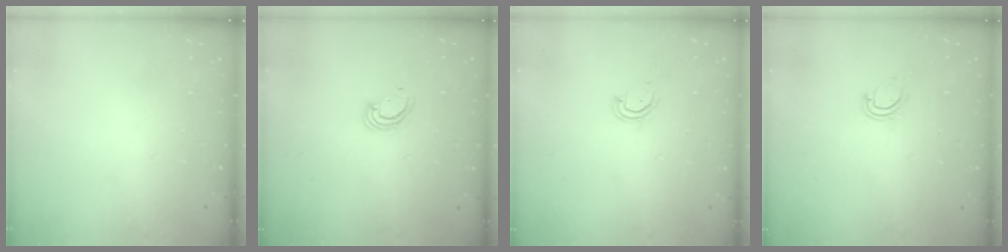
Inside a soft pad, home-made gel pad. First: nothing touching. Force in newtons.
{"total": 3.8, "press": 3.8, "slide": 0.2}
{"total": 3.6, "press": 3.6, "slide": 0.2}
{"total": 4.3, "press": 4.3, "slide": 0.3}